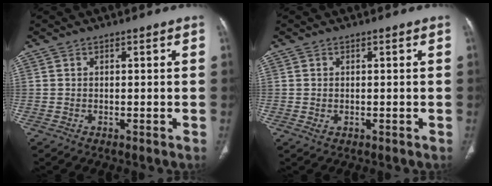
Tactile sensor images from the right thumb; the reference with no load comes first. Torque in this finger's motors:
{"motor_torque": [-0.59, 0.40, -0.10, 0.69, -0.07]}